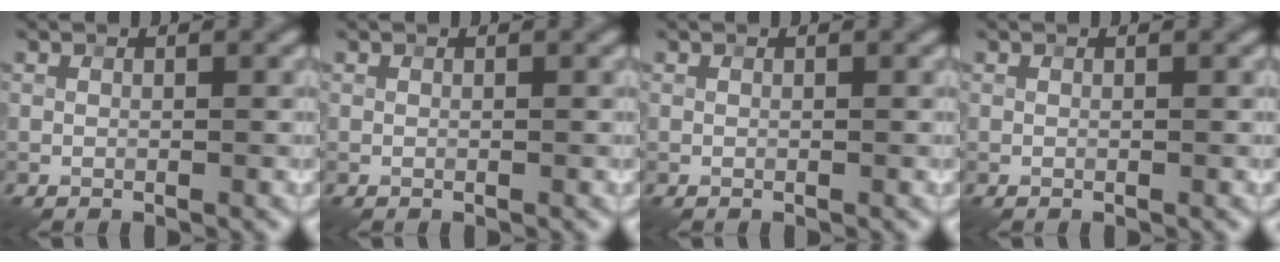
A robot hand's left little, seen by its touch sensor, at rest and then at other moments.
{"total": 0.0}
{"total": 0.0}
{"total": 0.0}